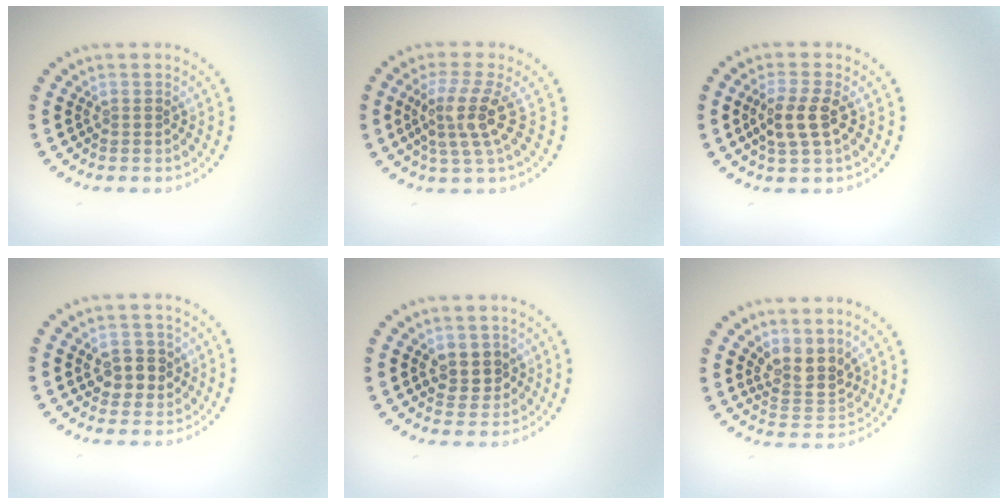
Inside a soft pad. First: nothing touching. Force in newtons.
{"total": 3.9, "press": 2.9, "slide": 2.7}
{"total": 2.9, "press": 2.8, "slide": 0.9}
{"total": 2.9, "press": 2.8, "slide": 0.7}
{"total": 2.6, "press": 2.6, "slide": 0.4}
{"total": 3.1, "press": 2.6, "slide": 1.8}